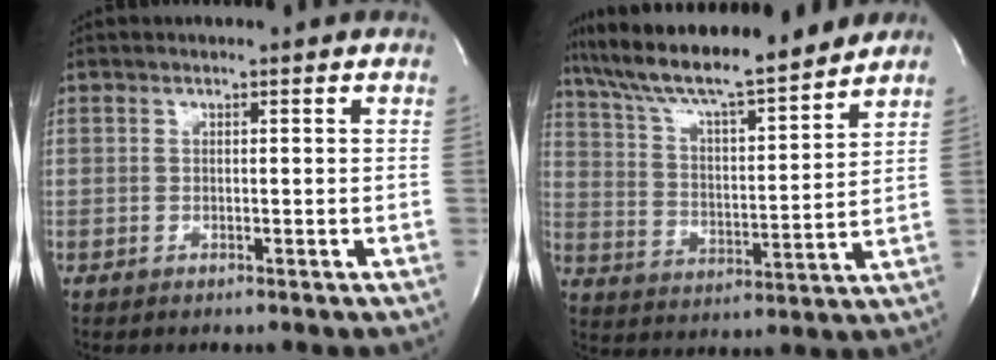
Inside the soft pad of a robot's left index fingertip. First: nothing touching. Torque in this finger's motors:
{"motor_torque": [0.24, -0.34, 0.47, 0.21]}